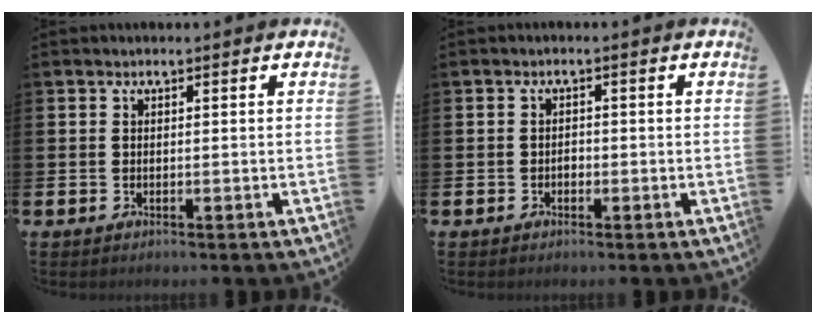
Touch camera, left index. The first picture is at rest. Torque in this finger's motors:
{"motor_torque": [0.02, 0.01, -0.02, 0.00]}